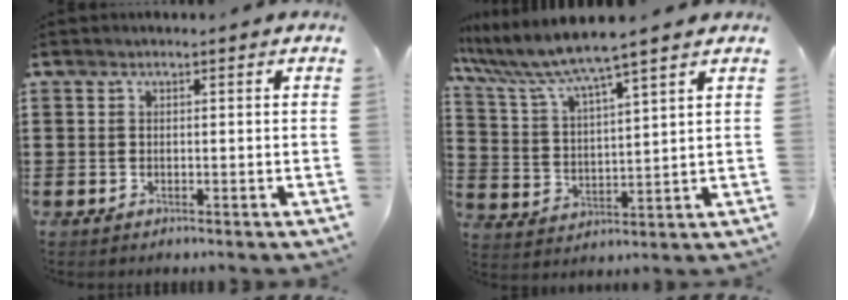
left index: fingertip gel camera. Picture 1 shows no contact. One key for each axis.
{"total": 7.1, "fx": 6.2, "fy": -0.5, "fz": 3.6, "tx": -0.095, "ty": -0.038, "tz": 0.102}